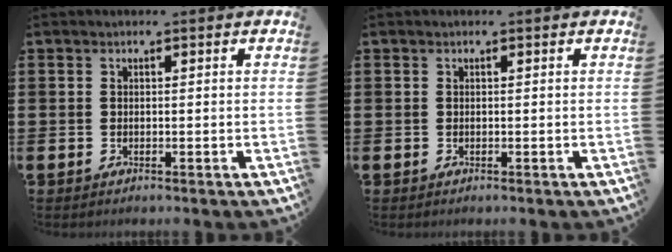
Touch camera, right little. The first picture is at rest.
{"total": 0.0}